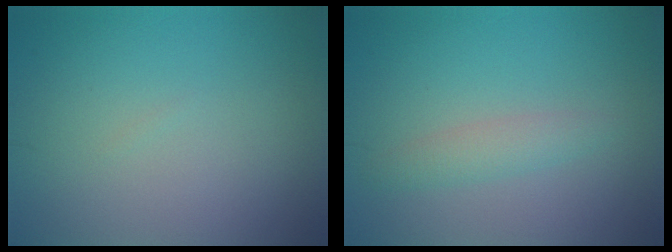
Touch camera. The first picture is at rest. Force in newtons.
{"total": 1.7, "press": 1.7, "slide": 0.1}